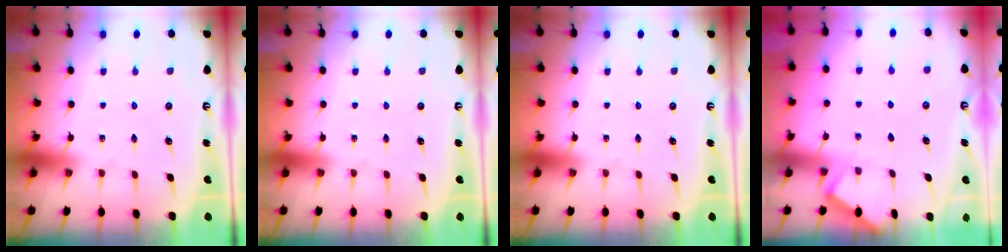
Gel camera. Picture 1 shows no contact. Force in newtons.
{"total": 0.0}
{"total": 0.0}
{"total": 2.7, "press": 2.7, "slide": 0.2}